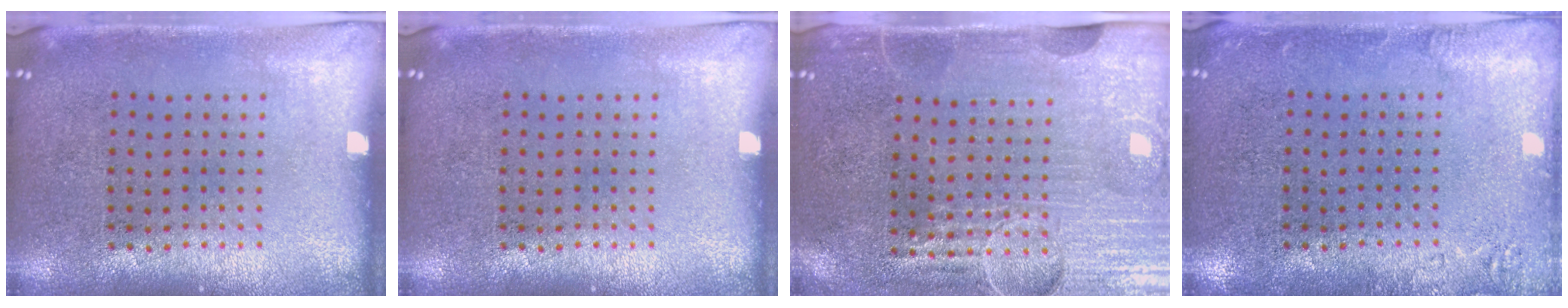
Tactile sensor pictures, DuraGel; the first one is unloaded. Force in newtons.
{"total": 0.0}
{"total": 4.4, "press": 4.0, "slide": 1.8}
{"total": 1.8, "press": 1.7, "slide": 0.4}